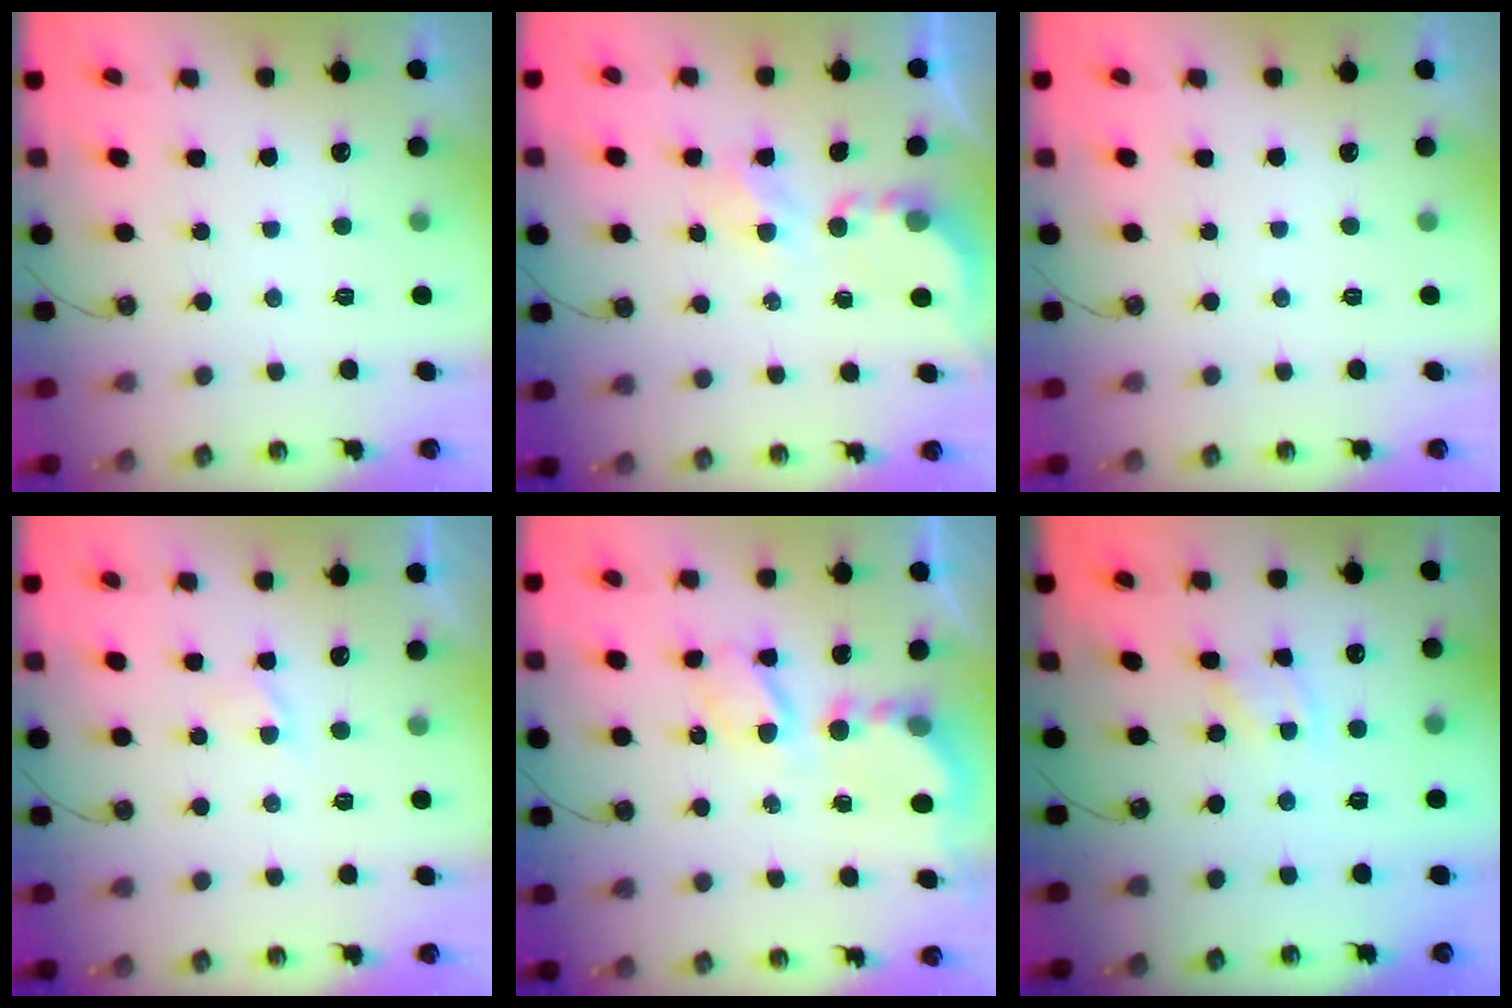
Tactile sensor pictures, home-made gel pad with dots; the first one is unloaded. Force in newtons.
{"total": 4.0, "press": 4.0, "slide": 0.4}
{"total": 0.0}
{"total": 0.9, "press": 0.9, "slide": 0.1}
{"total": 6.6, "press": 6.5, "slide": 0.6}
{"total": 2.3, "press": 2.3, "slide": 0.4}